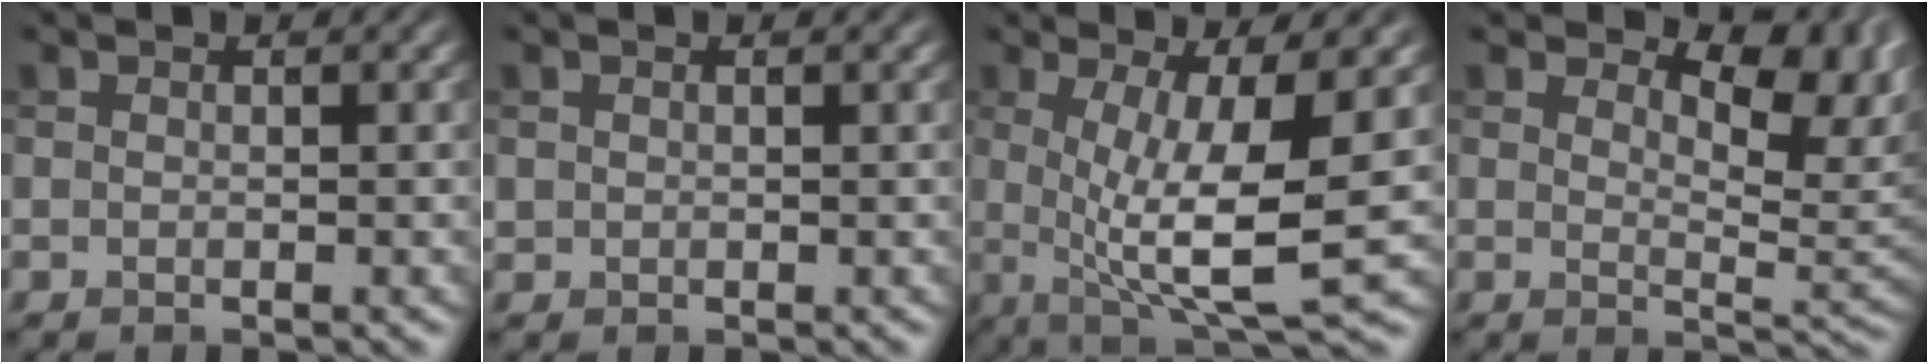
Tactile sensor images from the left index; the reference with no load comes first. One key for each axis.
{"total": 0.6, "fx": 0.4, "fy": 0.5, "fz": -0.1, "tx": 0.004, "ty": -0.001, "tz": 0.007}
{"total": 8.9, "fx": -0.1, "fy": 2.1, "fz": 8.7, "tx": -0.147, "ty": -0.011, "tz": 0.002}
{"total": 7.2, "fx": 3.6, "fy": 3.0, "fz": 5.4, "tx": -0.071, "ty": -0.006, "tz": 0.055}